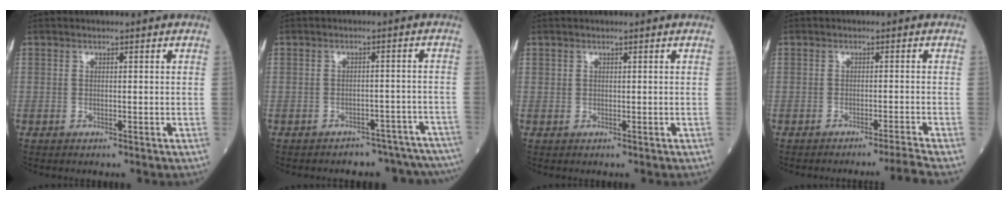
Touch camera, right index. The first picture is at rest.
{"total": 12.2, "force": [-11.4, 4.1, 1.6], "torque": [-0.003, 0.027, -0.121]}
{"total": 0.0}
{"total": 4.3, "force": [-3.5, -2.4, 0.6], "torque": [-0.007, -0.005, -0.052]}